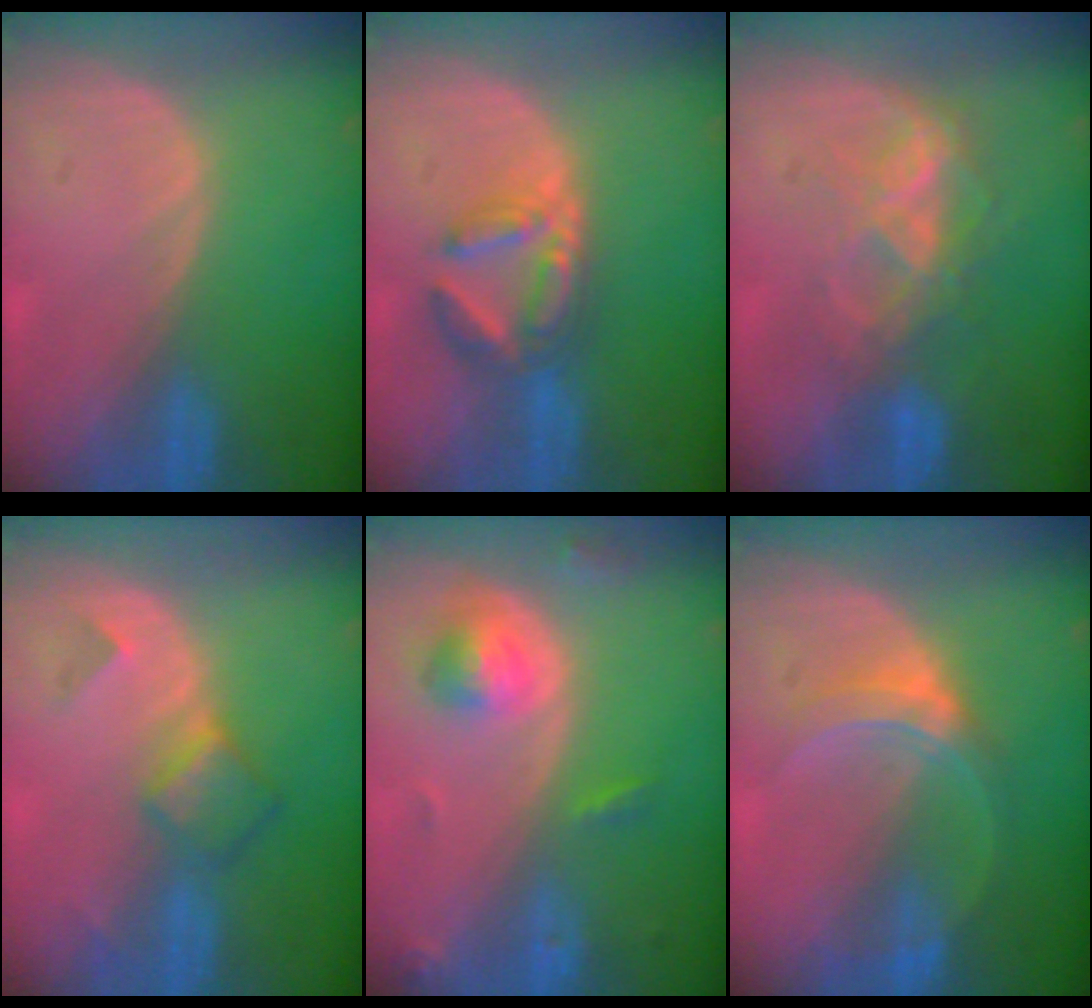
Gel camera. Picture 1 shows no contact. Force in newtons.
{"total": 6.5, "press": 5.9, "slide": 2.9}
{"total": 6.5, "press": 6.4, "slide": 1.0}
{"total": 5.0, "press": 4.4, "slide": 2.4}
{"total": 5.4, "press": 5.0, "slide": 2.1}
{"total": 5.3, "press": 5.2, "slide": 0.8}